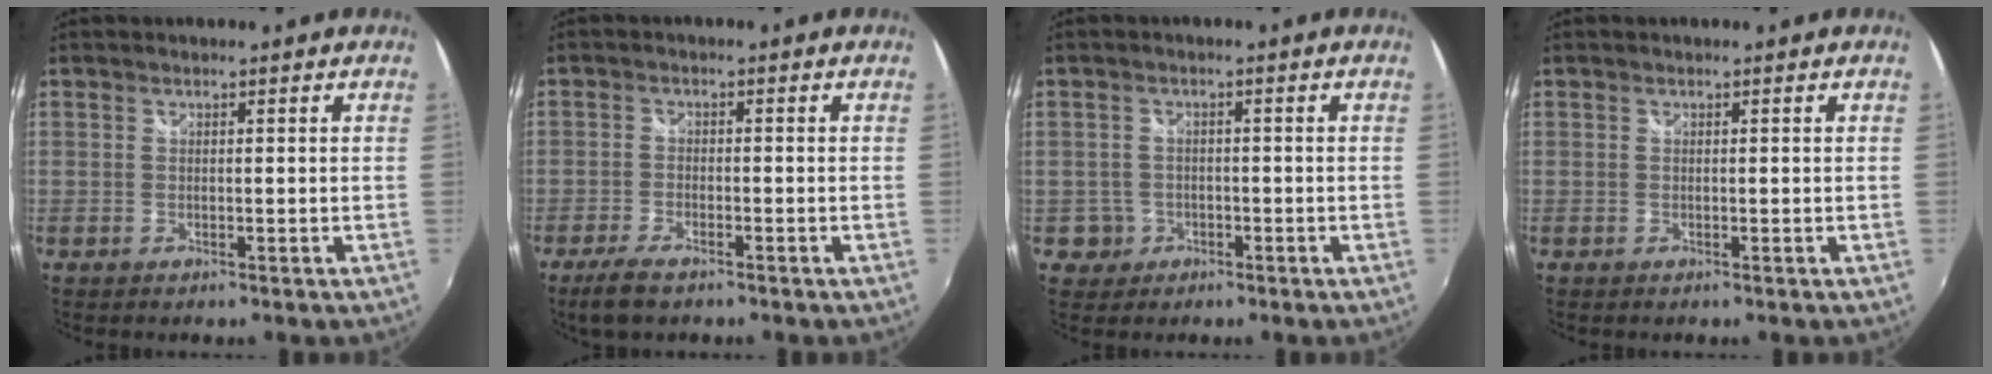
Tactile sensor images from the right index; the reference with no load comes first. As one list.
[{"total": 5.2, "force": [-3.8, 1.7, 3.0], "torque": [-0.082, -0.012, -0.073]}, {"total": 3.8, "force": [-1.2, 3.6, 0.0], "torque": [-0.007, 0.014, -0.018]}, {"total": 0.0}]